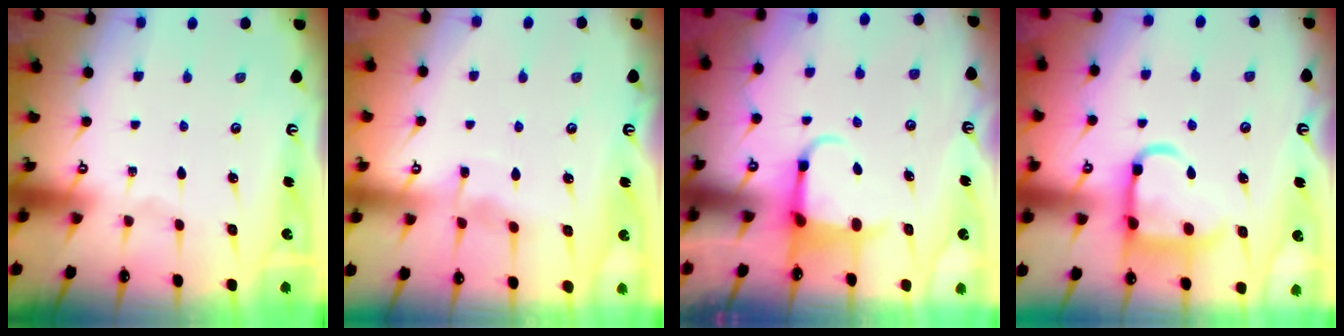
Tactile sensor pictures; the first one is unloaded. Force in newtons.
{"total": 4.7, "press": 4.7, "slide": 0.5}
{"total": 3.8, "press": 3.7, "slide": 1.0}
{"total": 12.4, "press": 12.4, "slide": 1.1}